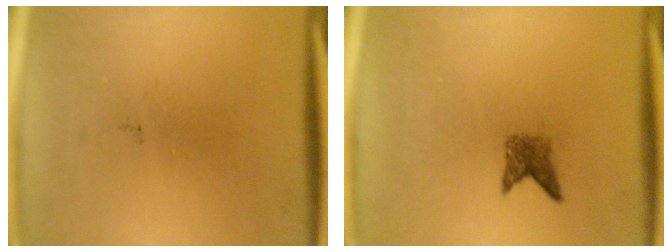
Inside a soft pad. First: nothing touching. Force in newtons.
{"total": 2.1}